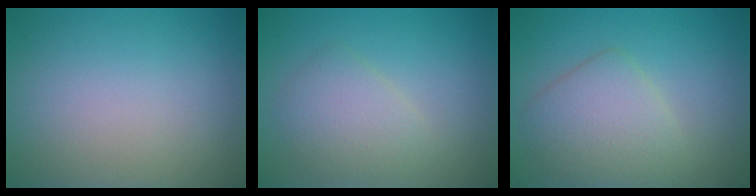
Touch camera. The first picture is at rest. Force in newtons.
{"total": 2.8, "press": 2.8, "slide": 0.2}
{"total": 4.3, "press": 4.3, "slide": 0.2}